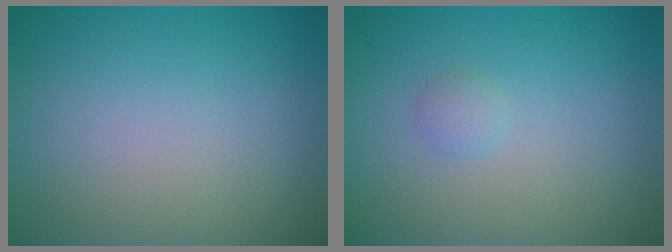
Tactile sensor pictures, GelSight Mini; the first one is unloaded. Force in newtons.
{"total": 0.9, "press": 0.9, "slide": 0.0}